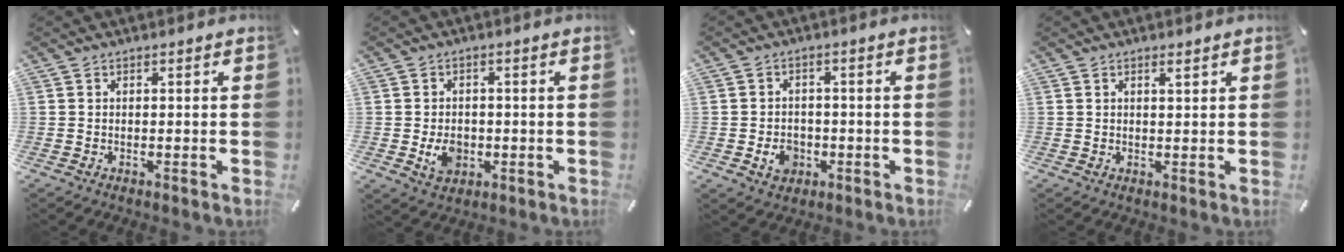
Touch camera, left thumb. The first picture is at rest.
{"total": 5.5, "force": [-1.1, 4.5, 3.0], "torque": [-0.048, -0.003, -0.021]}
{"total": 5.5, "force": [-1.6, 4.5, 2.6], "torque": [-0.039, -0.001, -0.030]}
{"total": 1.1, "force": [0.9, 0.4, 0.6], "torque": [-0.012, 0.000, 0.016]}